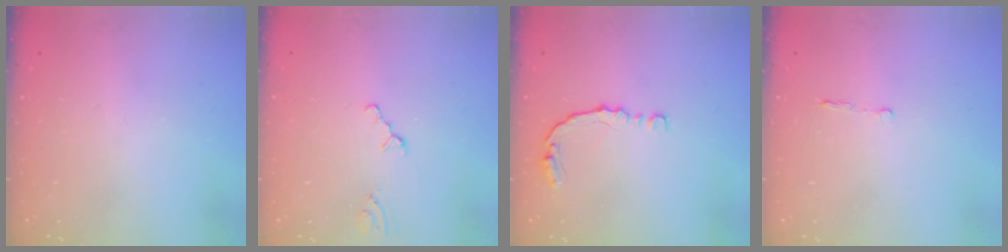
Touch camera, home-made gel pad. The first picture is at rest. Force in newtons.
{"total": 0.6, "press": 0.6, "slide": 0.2}
{"total": 7.0, "press": 6.9, "slide": 0.7}
{"total": 2.6, "press": 2.6, "slide": 0.4}